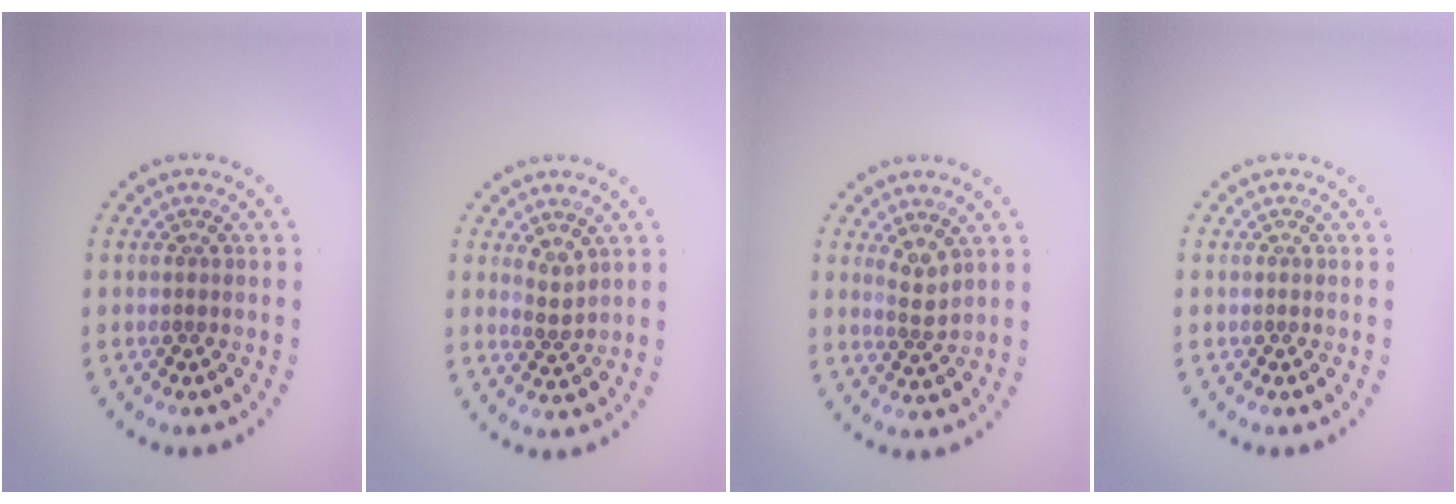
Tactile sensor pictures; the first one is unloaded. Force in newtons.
{"total": 1.6, "press": 1.2, "slide": 1.1}
{"total": 1.9, "press": 1.5, "slide": 1.2}
{"total": 0.0}